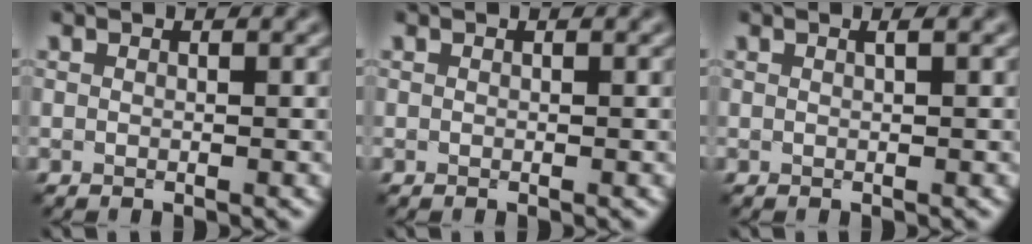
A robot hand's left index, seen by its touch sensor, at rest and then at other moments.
{"total": 0.0}
{"total": 0.9, "force": [0.4, 0.2, 0.7], "torque": [-0.005, 0.004, 0.002]}